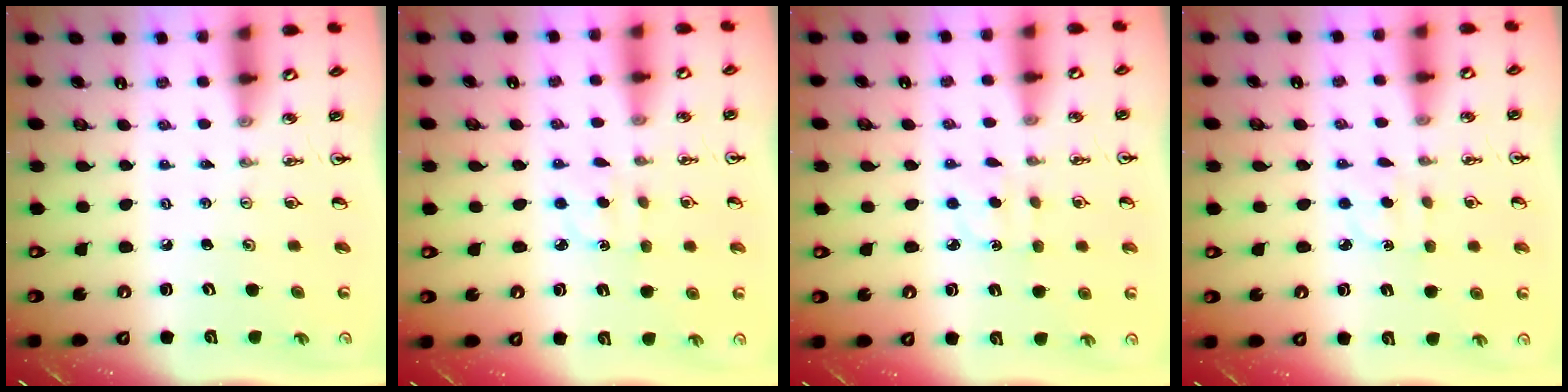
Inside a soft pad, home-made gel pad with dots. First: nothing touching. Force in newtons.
{"total": 2.6, "press": 2.5, "slide": 0.7}
{"total": 2.6, "press": 2.5, "slide": 0.7}
{"total": 2.6, "press": 2.5, "slide": 0.7}